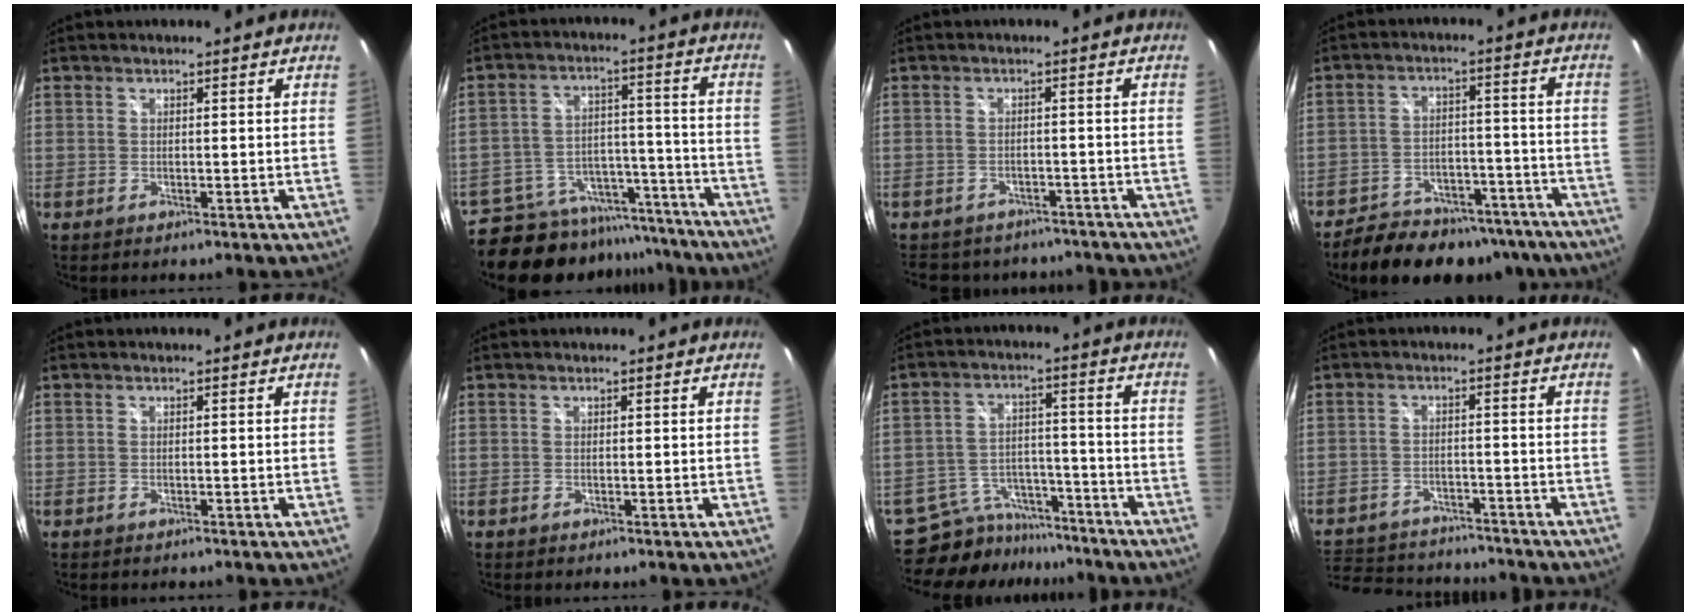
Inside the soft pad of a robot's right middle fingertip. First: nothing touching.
{"total": 18.3, "force": [-15.4, 8.7, 4.6], "torque": [-0.104, 0.039, -0.200]}
{"total": 11.3, "force": [-9.5, 5.1, 3.6], "torque": [-0.080, 0.001, -0.121]}
{"total": 18.9, "force": [-15.2, 8.4, 7.5], "torque": [-0.151, 0.014, -0.193]}
{"total": 0.0}
{"total": 0.0}
{"total": 11.7, "force": [-10.6, 4.8, 1.7], "torque": [-0.050, 0.020, -0.154]}
{"total": 16.5, "force": [-13.8, 6.9, 5.9], "torque": [-0.153, 0.009, -0.196]}